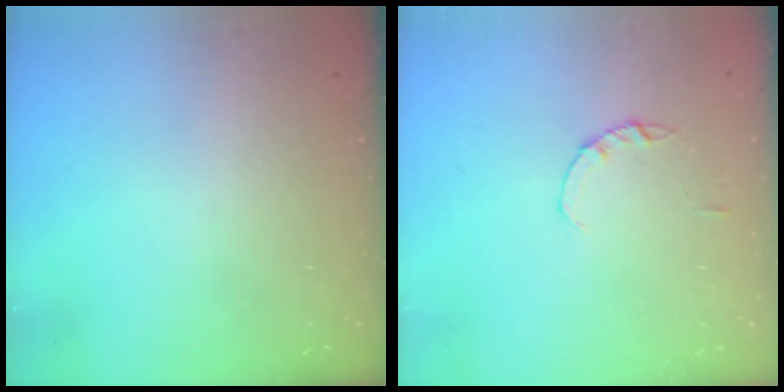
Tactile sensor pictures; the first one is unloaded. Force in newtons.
{"total": 1.4, "press": 1.3, "slide": 0.3}